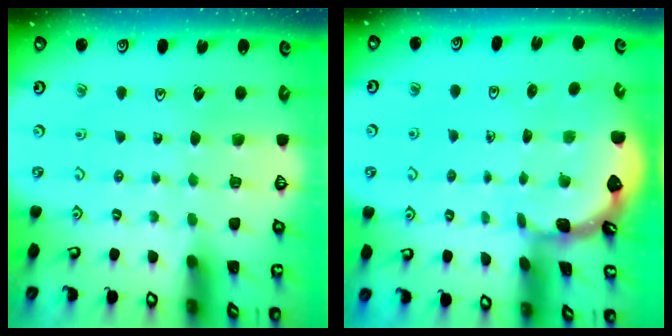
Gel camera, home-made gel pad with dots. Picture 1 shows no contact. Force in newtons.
{"total": 1.5, "press": 1.5, "slide": 0.1}